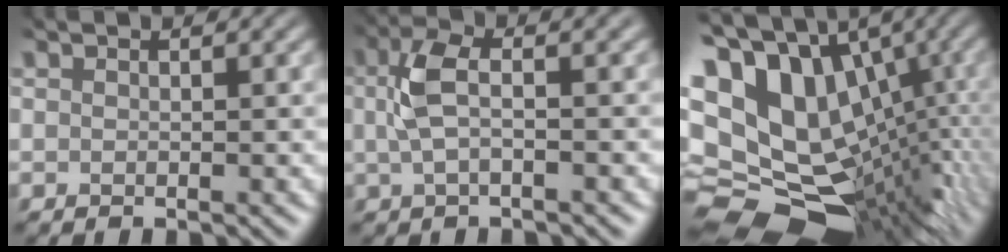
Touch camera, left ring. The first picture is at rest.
{"total": 4.1, "force": [0.5, 1.7, 3.6], "torque": [-0.082, 0.008, 0.004]}
{"total": 19.7, "force": [-0.5, 15.1, 12.7], "torque": [-0.239, 0.011, 0.002]}